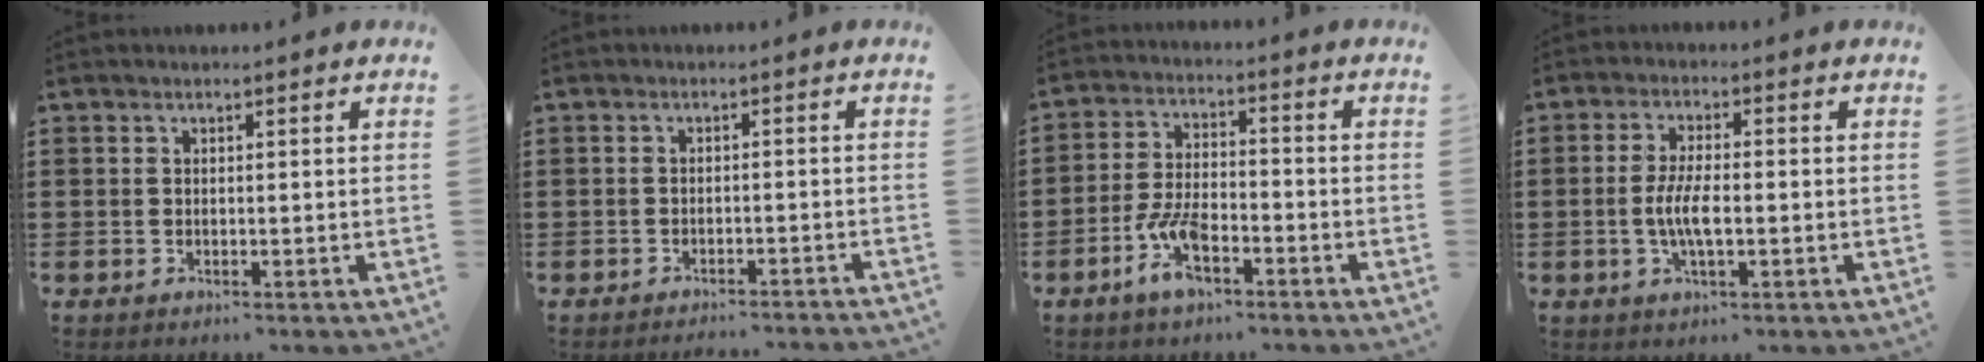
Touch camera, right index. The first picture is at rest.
{"total": 1.9, "force": [-1.9, -0.3, -0.1], "torque": [-0.003, 0.000, -0.039]}
{"total": 7.1, "force": [-3.7, 2.9, 5.4], "torque": [-0.129, -0.003, -0.072]}
{"total": 5.1, "force": [-1.0, 1.4, 4.8], "torque": [-0.110, -0.005, -0.028]}